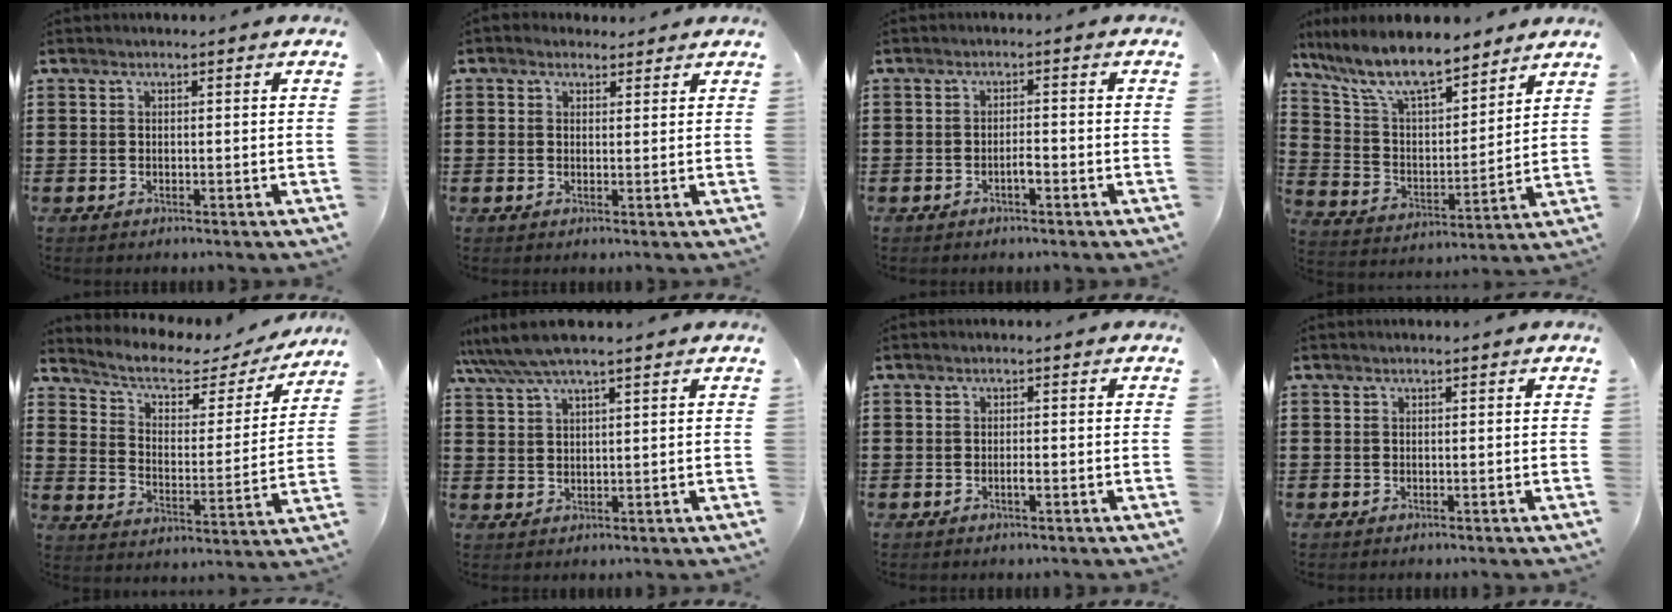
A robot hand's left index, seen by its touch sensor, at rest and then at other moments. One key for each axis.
{"total": 1.7, "fx": 1.2, "fy": 1.1, "fz": 0.3, "tx": -0.002, "ty": 0.005, "tz": 0.021}
{"total": 1.8, "fx": -0.9, "fy": 0.3, "fz": 1.5, "tx": -0.028, "ty": 0.002, "tz": -0.017}
{"total": 11.1, "fx": 9.3, "fy": 2.5, "fz": 5.5, "tx": -0.144, "ty": -0.044, "tz": 0.164}
{"total": 5.2, "fx": 3.7, "fy": 2.5, "fz": 2.7, "tx": -0.072, "ty": -0.017, "tz": 0.057}
{"total": 5.0, "fx": 3.9, "fy": 0.5, "fz": 3.1, "tx": -0.068, "ty": -0.004, "tz": 0.072}
{"total": 1.2, "fx": -0.3, "fy": 0.2, "fz": 1.1, "tx": -0.022, "ty": -0.002, "tz": -0.006}
{"total": 0.0}